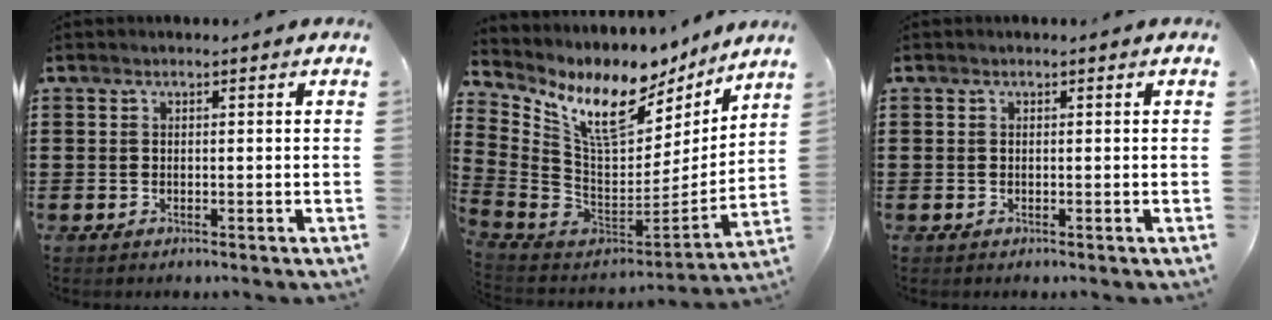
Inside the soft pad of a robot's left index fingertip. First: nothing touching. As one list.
[{"total": 12.3, "force": [7.2, 5.5, 8.2], "torque": [-0.172, -0.047, 0.124]}, {"total": 0.0}]